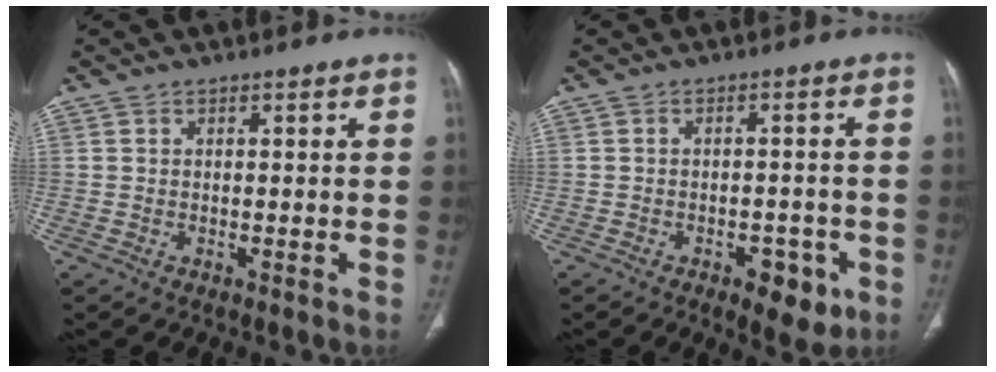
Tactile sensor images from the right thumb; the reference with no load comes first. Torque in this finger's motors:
{"motor_torque": [0.91, 1.02, -0.13, 0.01, 0.03]}